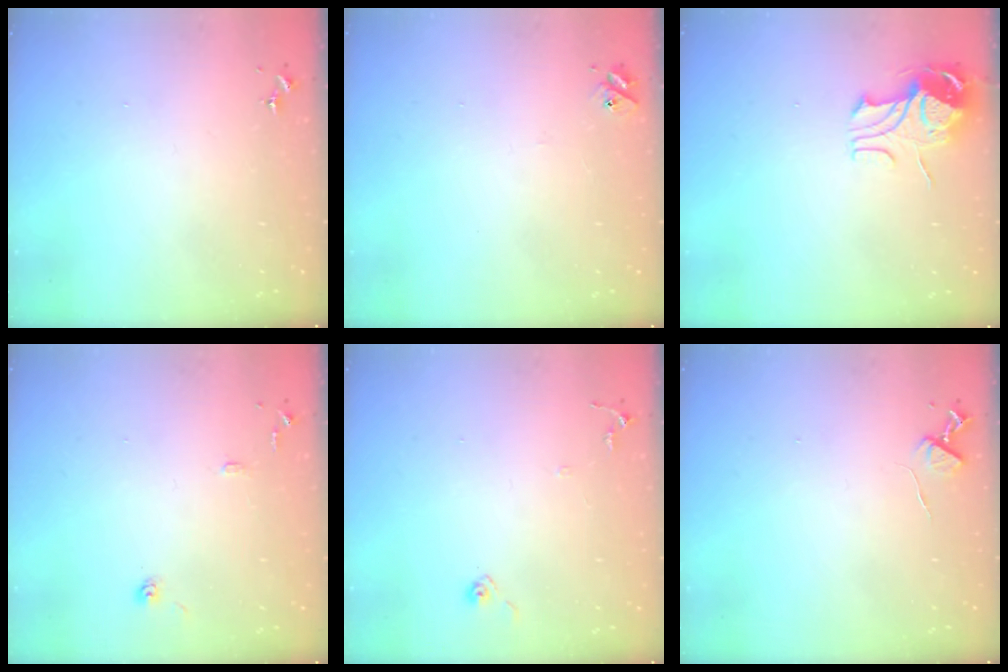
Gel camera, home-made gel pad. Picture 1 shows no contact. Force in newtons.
{"total": 4.5, "press": 4.5, "slide": 0.6}
{"total": 9.8, "press": 9.7, "slide": 1.1}
{"total": 8.8, "press": 8.8, "slide": 0.8}
{"total": 6.7, "press": 6.6, "slide": 0.6}
{"total": 5.7, "press": 5.6, "slide": 0.8}